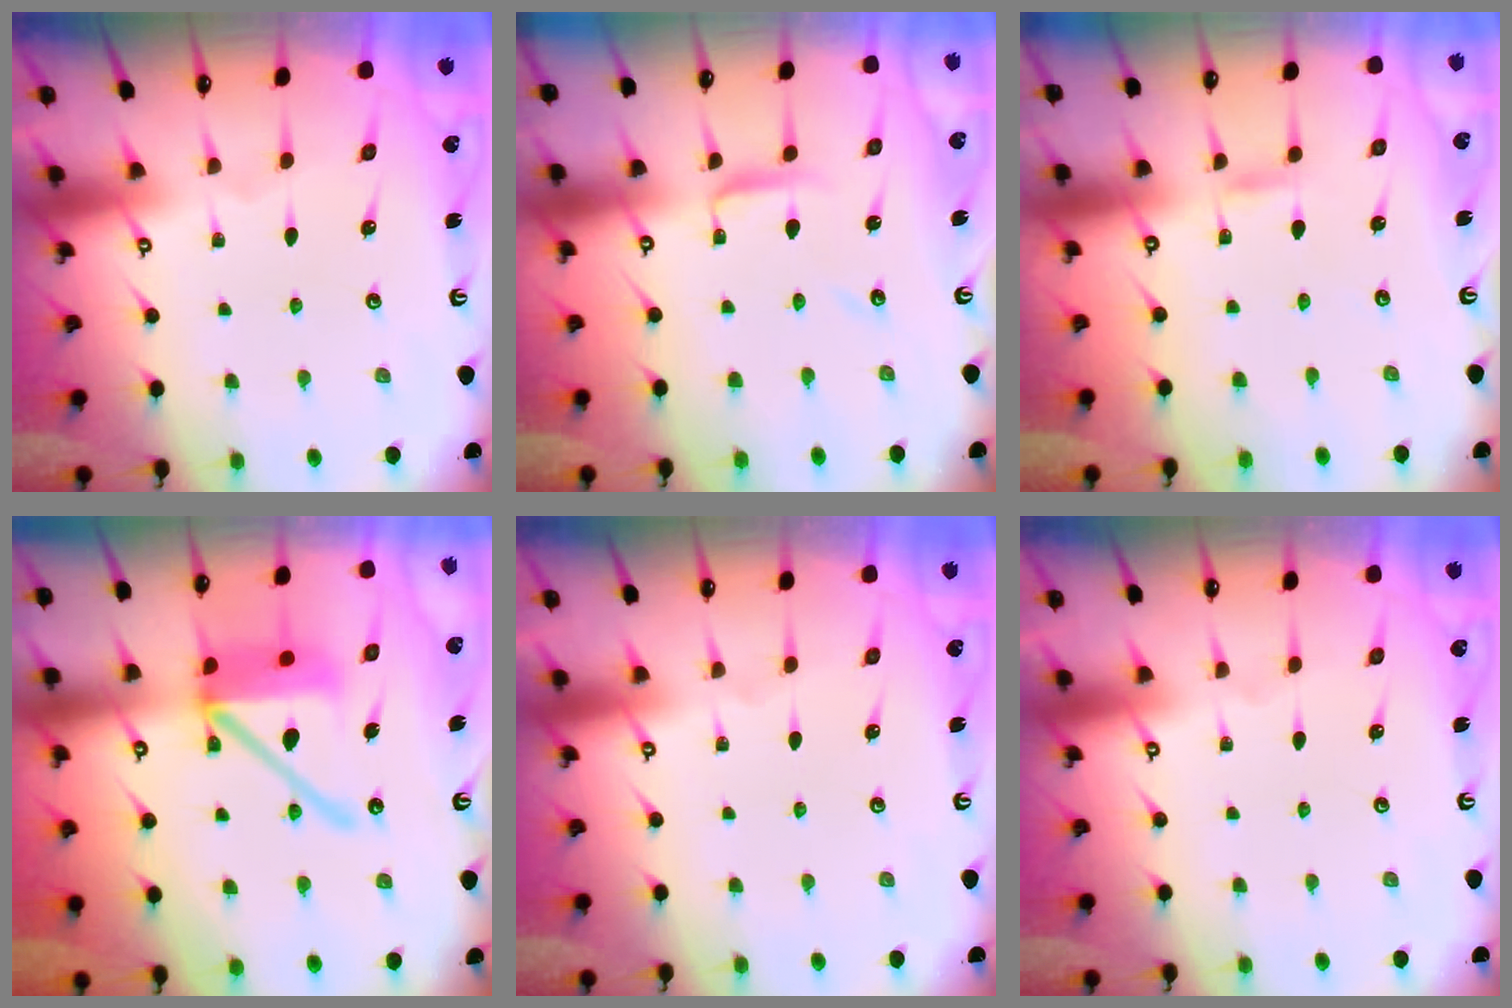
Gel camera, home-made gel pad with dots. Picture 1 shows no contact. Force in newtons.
{"total": 4.0, "press": 4.0, "slide": 0.2}
{"total": 1.9, "press": 1.9, "slide": 0.1}
{"total": 15.5, "press": 15.4, "slide": 2.0}
{"total": 0.0}
{"total": 0.0}